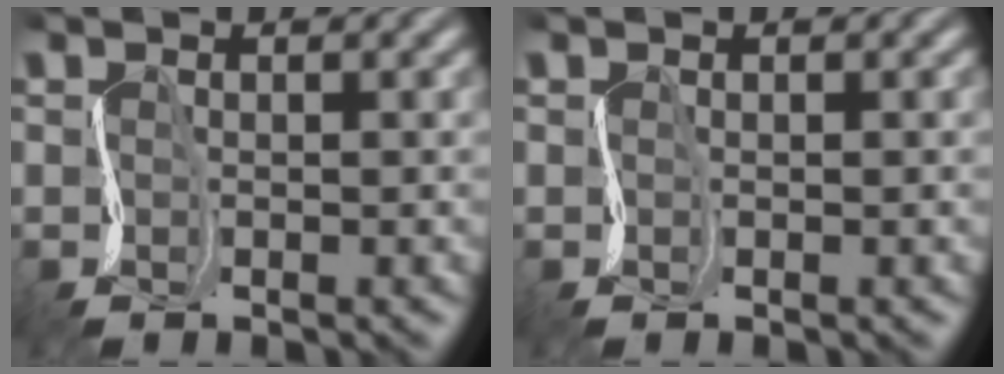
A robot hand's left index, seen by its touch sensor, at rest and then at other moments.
{"total": 0.0}